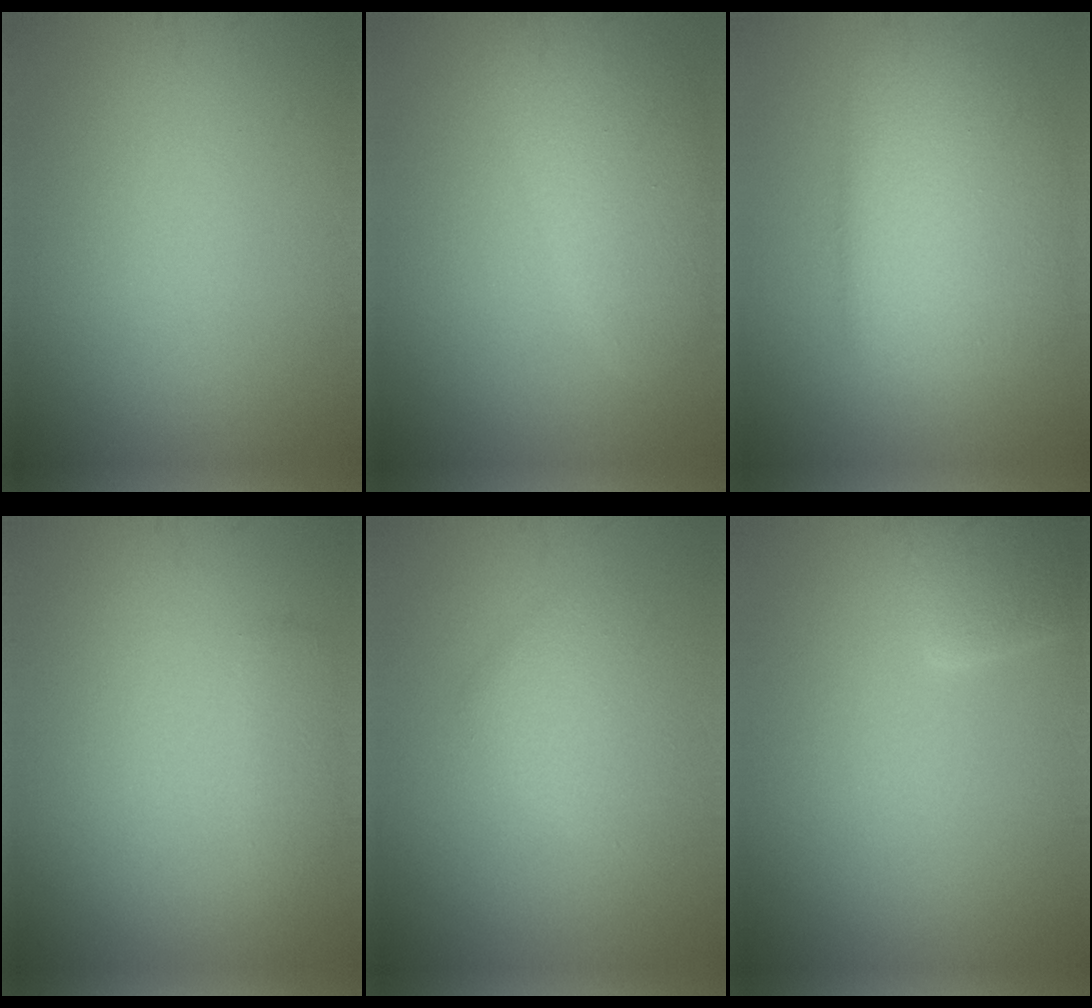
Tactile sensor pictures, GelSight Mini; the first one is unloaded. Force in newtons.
{"total": 5.1, "press": 5.1, "slide": 0.3}
{"total": 6.6, "press": 6.6, "slide": 0.4}
{"total": 1.5, "press": 1.5, "slide": 0.1}
{"total": 2.7, "press": 2.7, "slide": 0.0}
{"total": 2.8, "press": 2.8, "slide": 0.2}